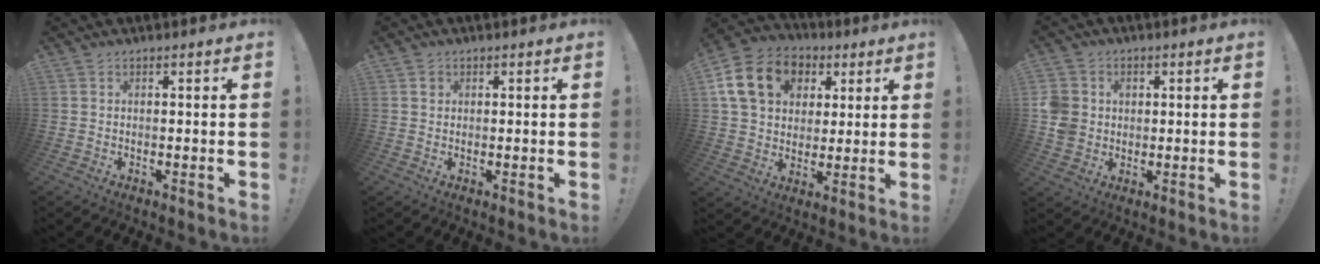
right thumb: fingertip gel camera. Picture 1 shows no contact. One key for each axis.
{"total": 1.3, "fx": 0.6, "fy": 1.1, "fz": 0.3, "tx": 0.007, "ty": -0.003, "tz": 0.007}
{"total": 18.3, "fx": 6.2, "fy": 14.2, "fz": 9.8, "tx": -0.144, "ty": -0.007, "tz": 0.127}
{"total": 7.4, "fx": 0.4, "fy": 6.9, "fz": 2.6, "tx": -0.062, "ty": 0.004, "tz": 0.010}